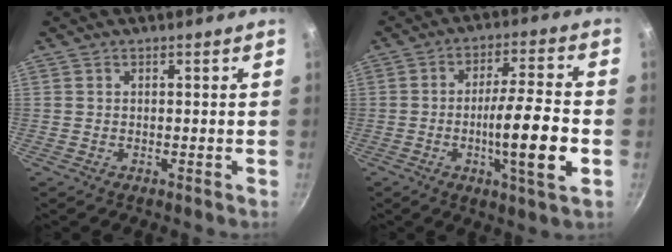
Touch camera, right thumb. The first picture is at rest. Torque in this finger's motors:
{"motor_torque": [1.79, 1.73, 1.52, -0.15, 0.11]}